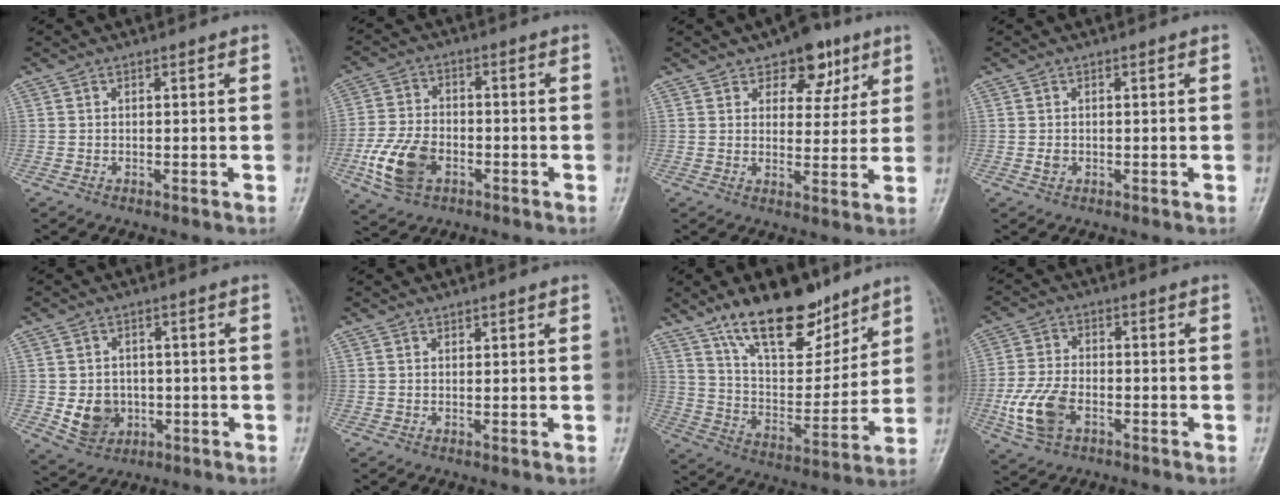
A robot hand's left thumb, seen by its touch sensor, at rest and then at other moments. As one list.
[{"total": 10.3, "force": [-3.7, 6.7, 6.8], "torque": [-0.133, 0.012, -0.070]}, {"total": 8.7, "force": [5.0, 5.2, 4.8], "torque": [-0.026, -0.020, 0.070]}, {"total": 1.1, "force": [-0.2, 1.0, 0.6], "torque": [-0.007, 0.001, -0.001]}, {"total": 6.9, "force": [-1.1, 5.9, 3.4], "torque": [-0.030, 0.003, -0.007]}, {"total": 0.7, "force": [0.6, 0.3, 0.1], "torque": [0.004, -0.005, 0.008]}, {"total": 18.9, "force": [13.3, 8.1, 10.7], "torque": [-0.121, -0.080, 0.232]}, {"total": 9.2, "force": [-3.1, 5.6, 6.6], "torque": [-0.139, 0.008, -0.060]}]